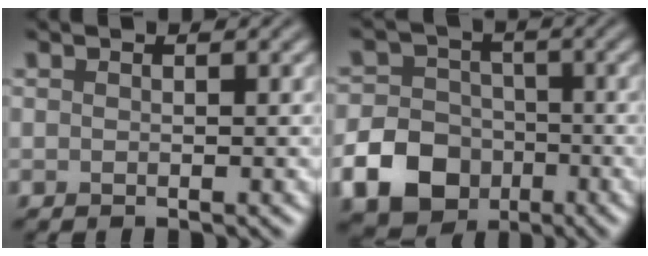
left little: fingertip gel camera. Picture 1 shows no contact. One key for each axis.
{"total": 11.8, "fx": -5.1, "fy": 9.9, "fz": 3.9, "tx": -0.071, "ty": -0.041, "tz": -0.114}